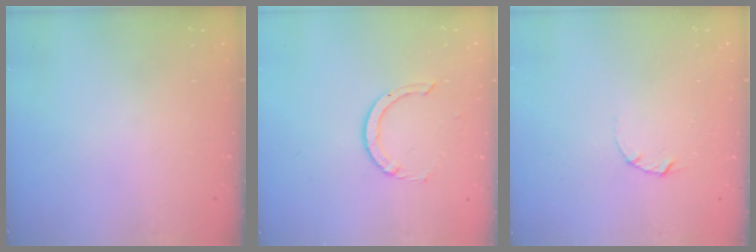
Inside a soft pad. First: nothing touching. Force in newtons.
{"total": 1.7, "press": 1.7, "slide": 0.1}
{"total": 2.1, "press": 2.1, "slide": 0.1}